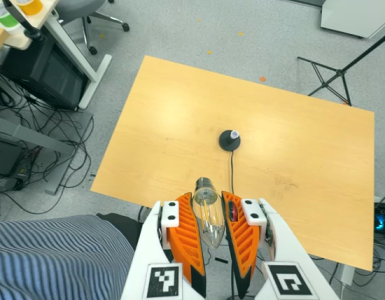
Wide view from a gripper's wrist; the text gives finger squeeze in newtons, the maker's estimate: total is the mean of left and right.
{"total": 21.4, "left": 24.5, "right": 18.4}